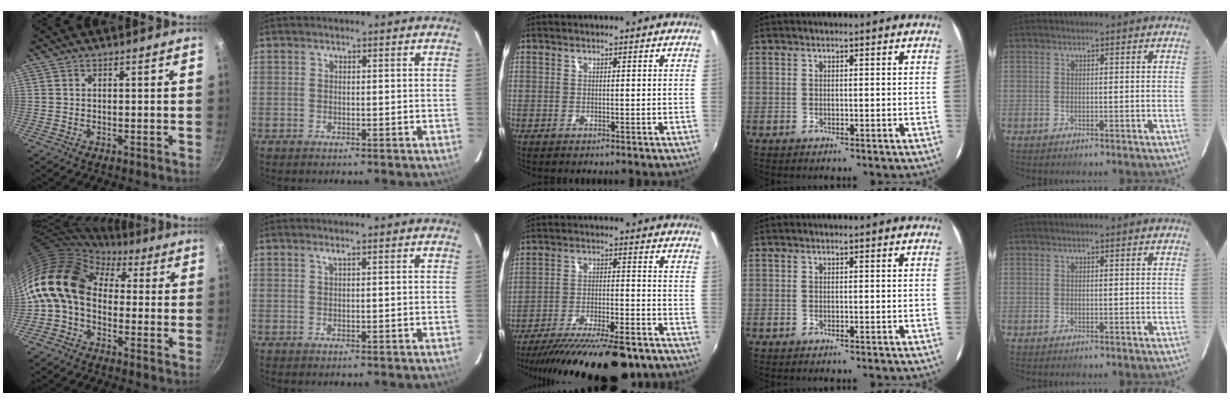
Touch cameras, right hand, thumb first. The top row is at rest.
{"thumb": {"total": 13.1, "force": [1.1, 9.4, 9.1], "torque": [-0.146, 0.026, -0.006]}, "index": {"total": 0.7, "force": [0.3, -0.4, 0.5], "torque": [-0.008, -0.001, 0.004]}, "middle": {"total": 21.7, "force": [-17.8, 4.9, 11.4], "torque": [-0.205, -0.044, -0.262]}}